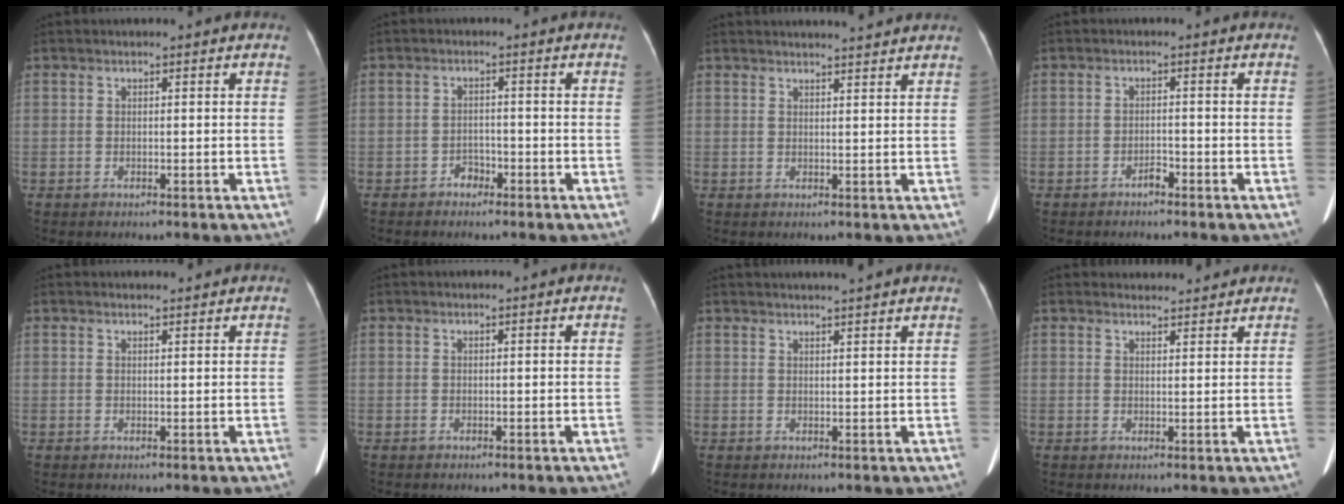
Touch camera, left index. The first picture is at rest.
{"total": 1.9, "force": [-1.4, 1.2, 0.5], "torque": [-0.008, 0.005, -0.023]}
{"total": 5.7, "force": [5.4, -0.2, 1.6], "torque": [-0.022, 0.015, 0.061]}
{"total": 1.4, "force": [-1.2, 0.4, 0.6], "torque": [-0.008, 0.002, -0.018]}
{"total": 1.5, "force": [1.5, 0.2, 0.1], "torque": [-0.009, 0.006, 0.023]}
{"total": 0.0}
{"total": 5.3, "force": [4.9, -0.4, 2.2], "torque": [-0.030, 0.021, 0.058]}
{"total": 4.1, "force": [4.0, 1.0, 0.2], "torque": [-0.005, 0.014, 0.050]}